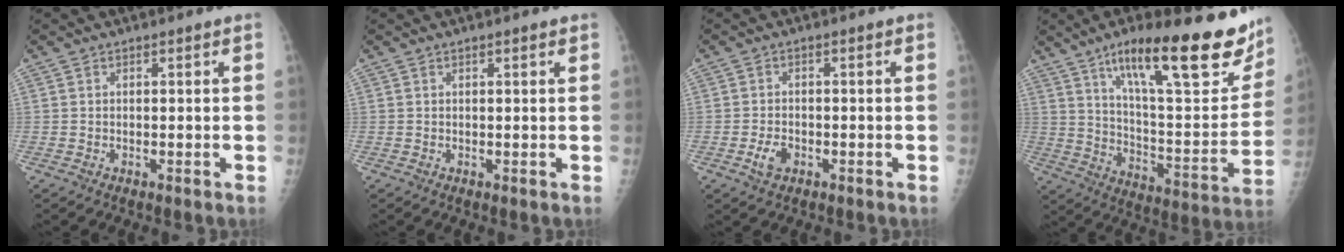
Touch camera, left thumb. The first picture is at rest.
{"total": 0.9, "force": [0.5, 0.1, 0.7], "torque": [-0.009, 0.000, 0.007]}
{"total": 3.0, "force": [-1.3, 1.8, 1.9], "torque": [-0.036, 0.006, -0.022]}
{"total": 28.5, "force": [17.4, 7.7, 21.2], "torque": [-0.273, -0.057, 0.271]}